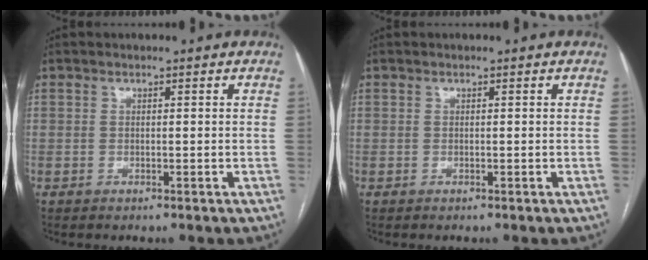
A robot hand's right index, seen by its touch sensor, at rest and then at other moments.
{"total": 0.0}